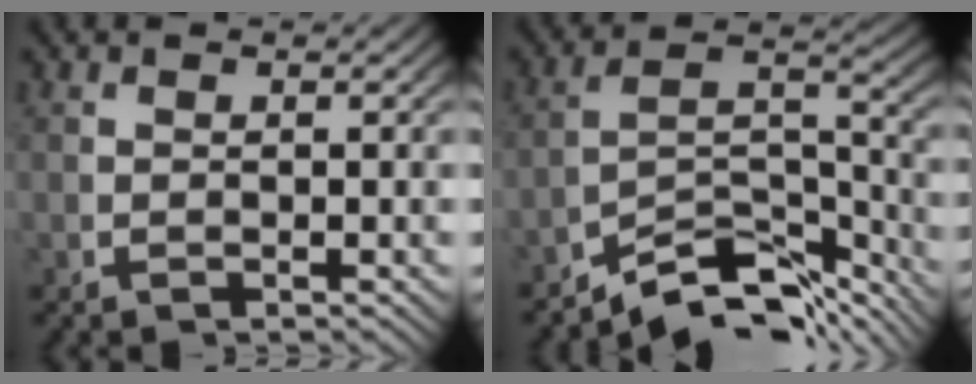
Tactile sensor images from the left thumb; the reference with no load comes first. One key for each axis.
{"total": 9.5, "fx": -5.6, "fy": 4.7, "fz": 6.1, "tx": -0.109, "ty": -0.035, "tz": -0.075}